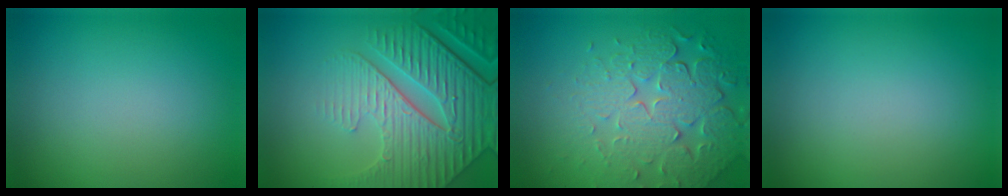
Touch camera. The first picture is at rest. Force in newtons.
{"total": 9.1, "press": 6.3, "slide": 6.6}
{"total": 7.6, "press": 5.5, "slide": 5.3}
{"total": 0.0}